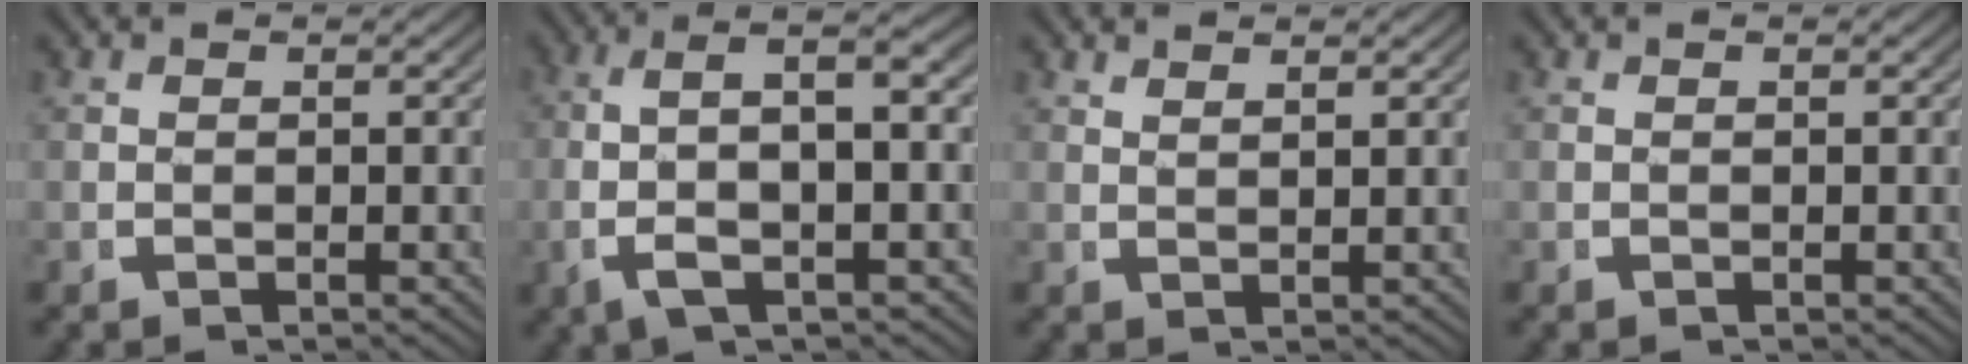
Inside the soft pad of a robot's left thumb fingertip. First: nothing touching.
{"total": 7.5, "force": [0.3, 3.1, 6.8], "torque": [-0.132, 0.007, 0.005]}
{"total": 1.5, "force": [1.4, -0.1, 0.2], "torque": [-0.002, 0.001, 0.033]}
{"total": 0.0}